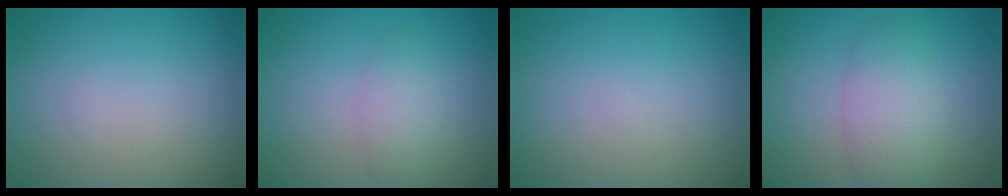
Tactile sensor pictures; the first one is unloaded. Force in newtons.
{"total": 2.3, "press": 2.3, "slide": 0.0}
{"total": 0.0}
{"total": 4.4, "press": 4.4, "slide": 0.2}